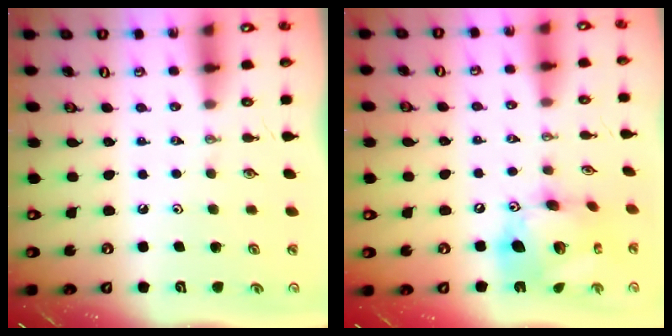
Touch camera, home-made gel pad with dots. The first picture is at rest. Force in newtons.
{"total": 18.4, "press": 18.3, "slide": 2.0}